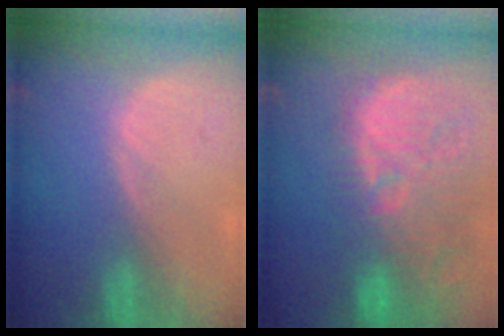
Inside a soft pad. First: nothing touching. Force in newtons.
{"total": 14.6, "press": 13.0, "slide": 6.7}